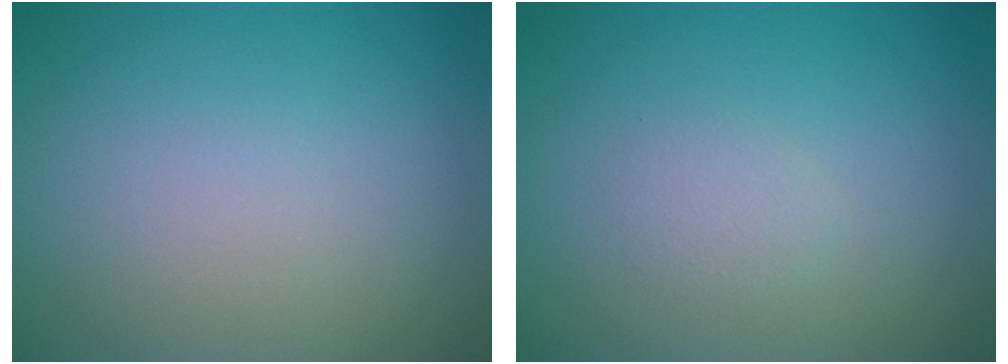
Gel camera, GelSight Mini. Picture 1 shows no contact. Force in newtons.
{"total": 1.1, "press": 1.1, "slide": 0.0}